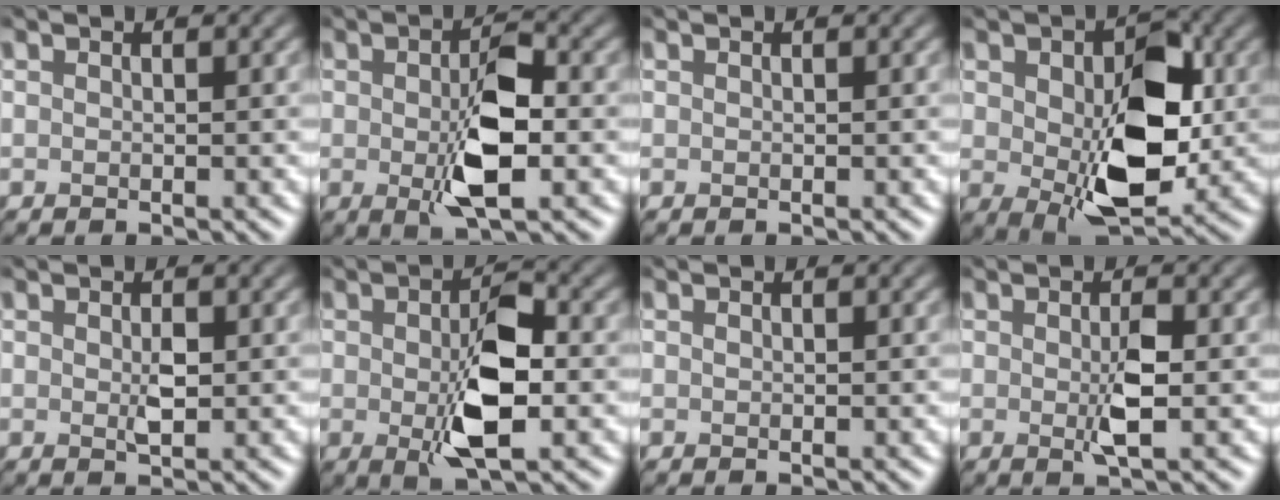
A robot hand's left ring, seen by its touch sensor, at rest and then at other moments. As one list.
[{"total": 5.7, "force": [-1.0, 2.4, 5.1], "torque": [-0.095, -0.002, -0.016]}, {"total": 0.0}, {"total": 9.6, "force": [-0.3, 5.8, 7.7], "torque": [-0.124, -0.008, 0.001]}, {"total": 1.3, "force": [-0.1, 0.6, 1.2], "torque": [-0.028, -0.003, 0.001]}, {"total": 6.3, "force": [-1.0, 2.8, 5.5], "torque": [-0.102, -0.004, -0.017]}, {"total": 0.0}, {"total": 2.4, "force": [-0.4, 0.5, 2.3], "torque": [-0.047, -0.002, -0.009]}]